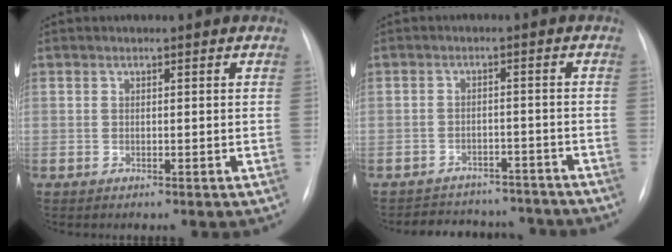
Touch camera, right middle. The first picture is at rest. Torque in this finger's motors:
{"motor_torque": [0.62, -0.91, 0.00, 0.00]}